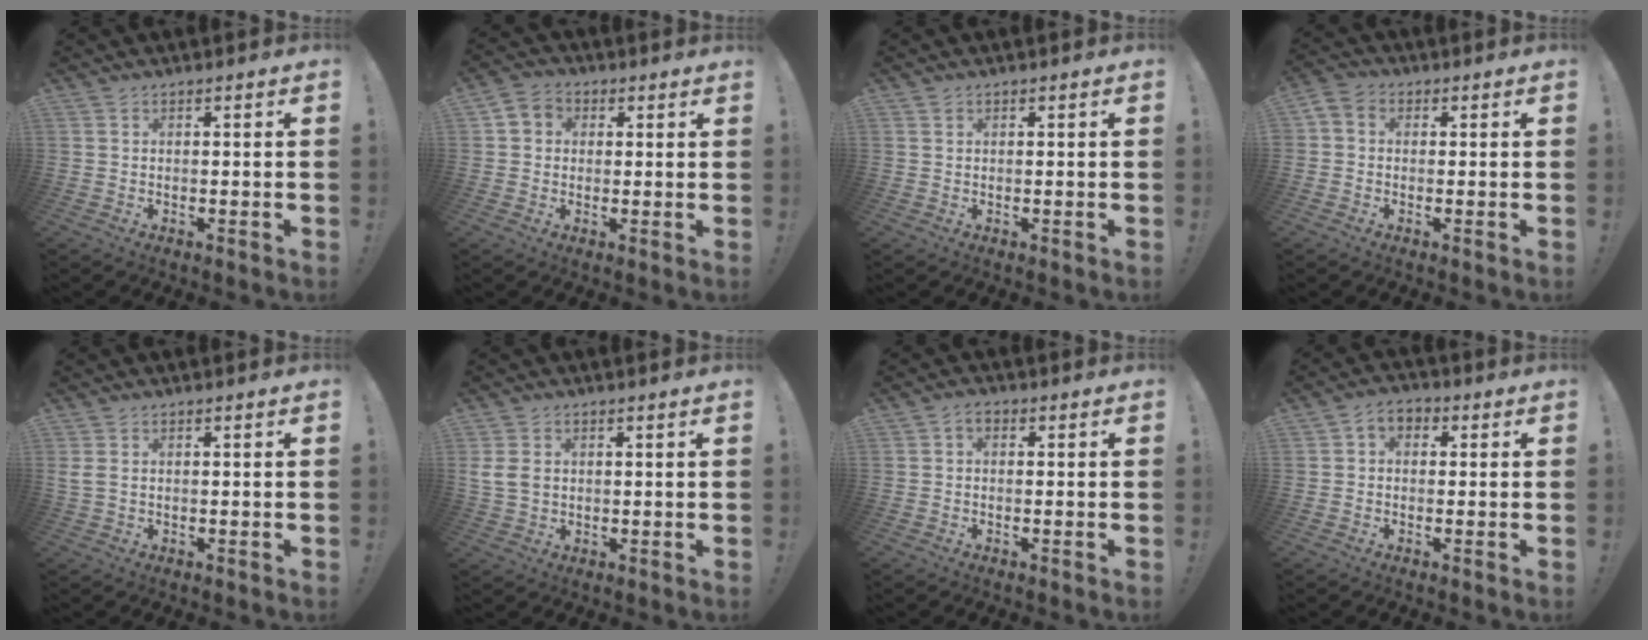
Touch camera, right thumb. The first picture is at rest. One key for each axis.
{"total": 4.7, "fx": 0.6, "fy": 4.4, "fz": 1.7, "tx": -0.028, "ty": 0.008, "tz": 0.014}
{"total": 0.5, "fx": 0.4, "fy": 0.3, "fz": 0.1, "tx": 0.006, "ty": -0.003, "tz": 0.005}
{"total": 3.1, "fx": -0.5, "fy": 2.7, "fz": 1.6, "tx": -0.025, "ty": 0.007, "tz": -0.007}
{"total": 2.2, "fx": 0.8, "fy": 1.3, "fz": 1.7, "tx": -0.030, "ty": 0.003, "tz": 0.015}
{"total": 5.0, "fx": 1.3, "fy": 3.7, "fz": 3.1, "tx": -0.054, "ty": -0.003, "tz": 0.027}
{"total": 2.4, "fx": 0.0, "fy": 1.7, "fz": 1.6, "tx": -0.028, "ty": 0.004, "tz": 0.000}
{"total": 4.1, "fx": 0.0, "fy": 3.4, "fz": 2.3, "tx": -0.040, "ty": 0.010, "tz": 0.001}